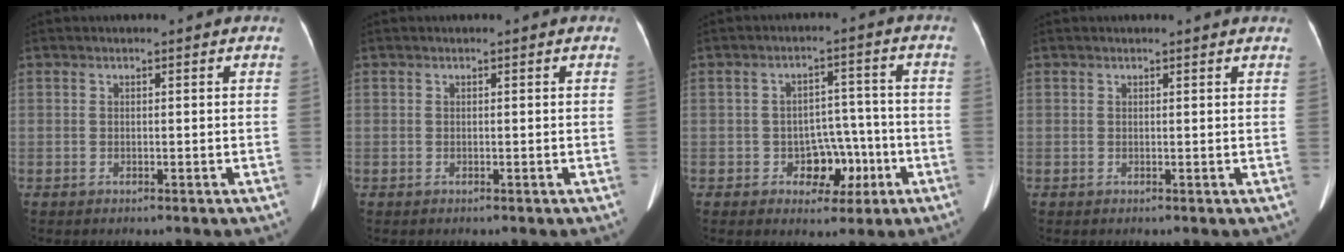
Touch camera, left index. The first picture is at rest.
{"total": 0.0}
{"total": 6.2, "force": [-2.4, 4.4, 3.6], "torque": [-0.048, 0.023, -0.027]}
{"total": 1.3, "force": [1.3, 0.0, 0.1], "torque": [-0.016, -0.004, 0.006]}